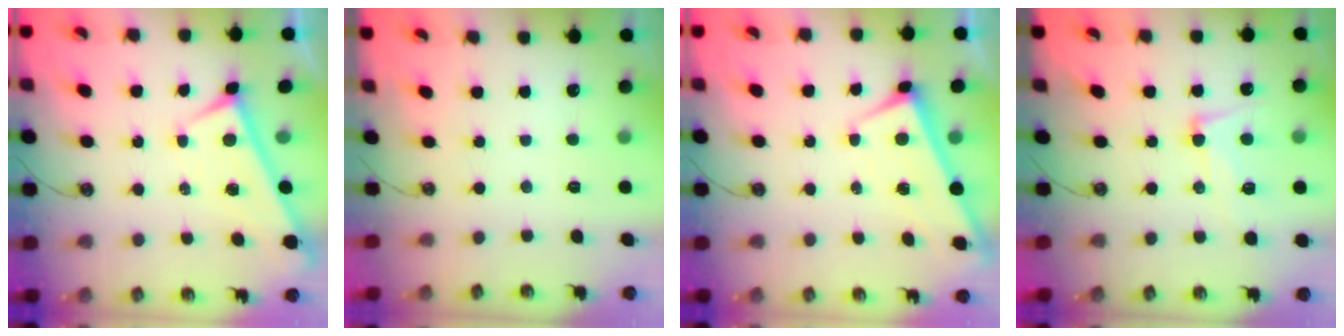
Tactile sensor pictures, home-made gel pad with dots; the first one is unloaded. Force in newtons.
{"total": 0.0}
{"total": 1.2, "press": 1.2, "slide": 0.1}
{"total": 10.6, "press": 10.4, "slide": 1.9}